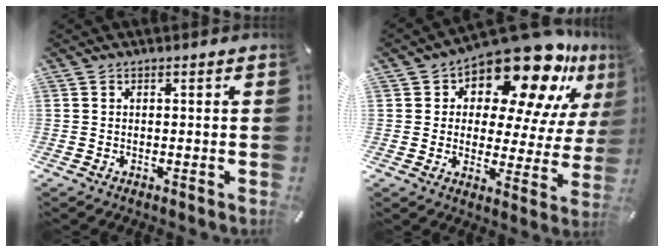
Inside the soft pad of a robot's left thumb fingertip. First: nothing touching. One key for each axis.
{"total": 18.9, "fx": 13.4, "fy": 8.2, "fz": 10.5, "tx": -0.156, "ty": -0.107, "tz": 0.223}